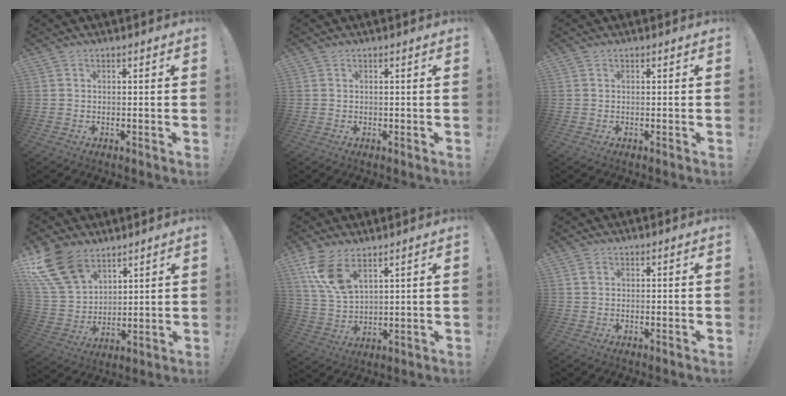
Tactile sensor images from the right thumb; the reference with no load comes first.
{"total": 0.0}
{"total": 0.0}
{"total": 15.5, "force": [9.8, 9.1, 7.7], "torque": [-0.170, -0.054, 0.190]}
{"total": 11.2, "force": [6.6, 5.1, 7.5], "torque": [-0.152, -0.025, 0.125]}
{"total": 1.2, "force": [0.5, 0.8, 0.7], "torque": [-0.007, 0.000, 0.008]}